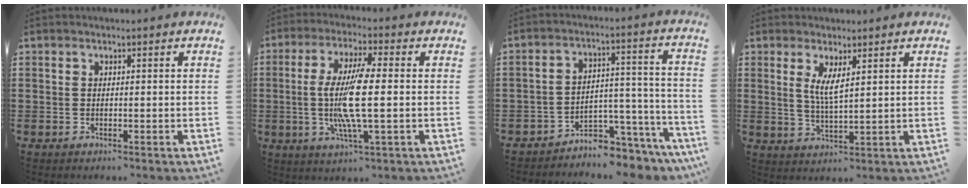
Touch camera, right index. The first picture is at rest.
{"total": 9.7, "force": [-0.6, 1.1, 9.6], "torque": [-0.196, -0.014, -0.020]}
{"total": 4.8, "force": [-4.6, 1.3, 0.9], "torque": [-0.021, 0.007, -0.091]}
{"total": 3.8, "force": [1.6, 0.7, 3.4], "torque": [-0.071, -0.002, 0.028]}